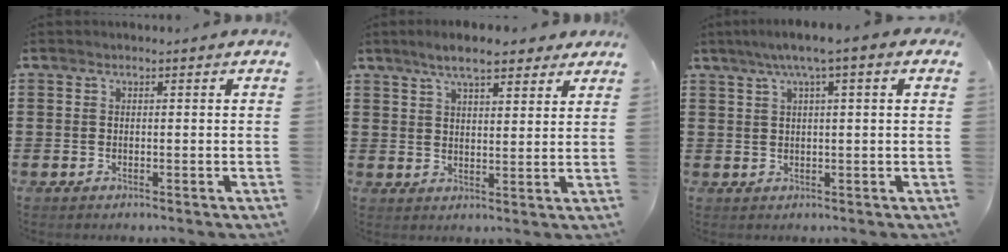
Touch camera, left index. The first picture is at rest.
{"total": 7.1, "force": [5.5, 2.0, 4.0], "torque": [-0.083, -0.002, 0.099]}
{"total": 3.7, "force": [1.3, 0.0, 3.5], "torque": [-0.069, 0.001, 0.018]}